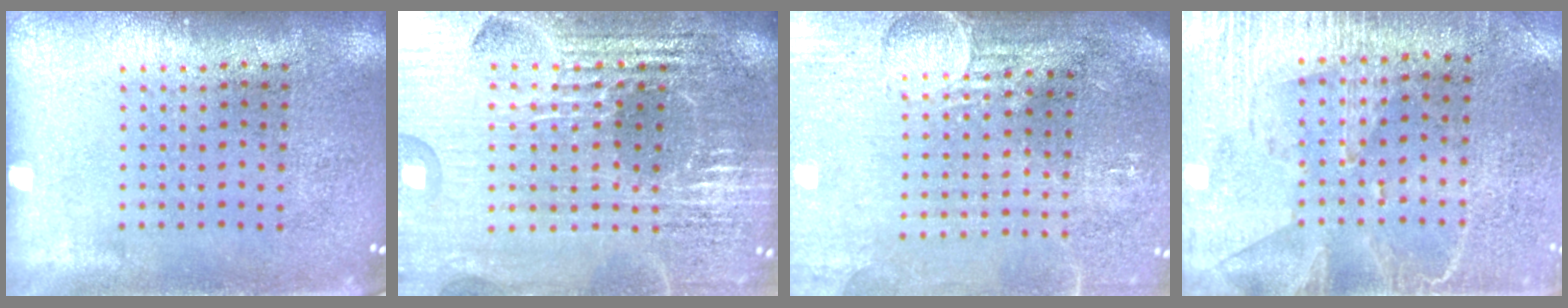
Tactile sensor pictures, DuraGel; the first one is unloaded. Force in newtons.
{"total": 6.3, "press": 5.6, "slide": 2.8}
{"total": 3.7, "press": 3.4, "slide": 1.5}
{"total": 2.9, "press": 2.5, "slide": 1.4}